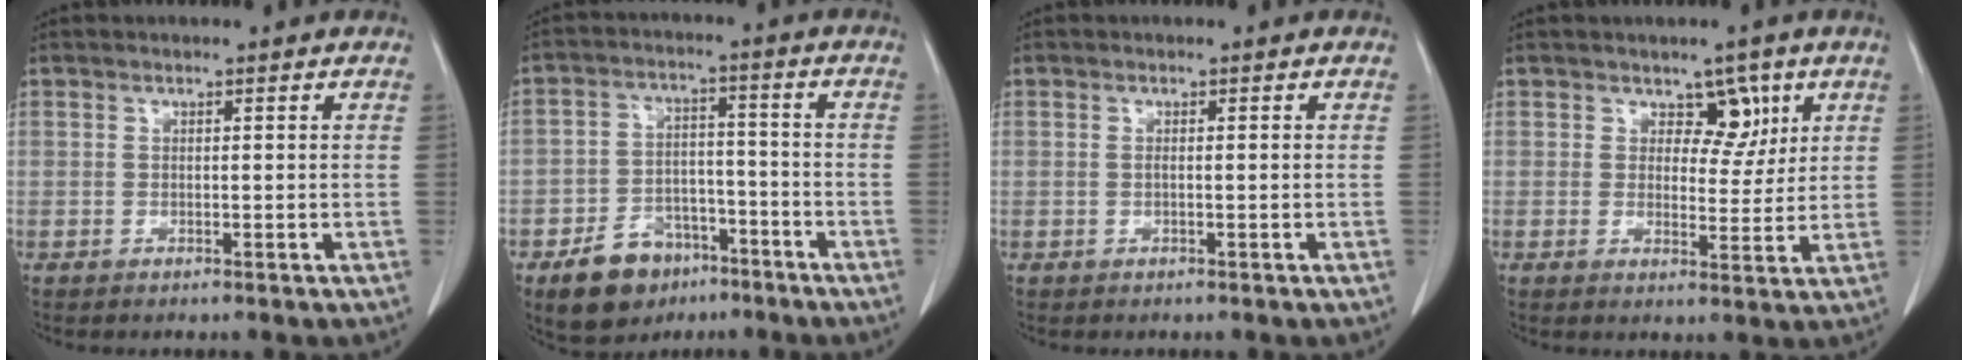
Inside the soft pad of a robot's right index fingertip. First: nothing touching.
{"total": 9.5, "force": [-5.9, 6.2, 4.0], "torque": [-0.074, 0.016, -0.092]}
{"total": 0.9, "force": [0.0, 0.0, 0.9], "torque": [-0.019, -0.001, 0.001]}
{"total": 4.5, "force": [2.4, 2.9, 2.5], "torque": [-0.022, -0.001, 0.034]}